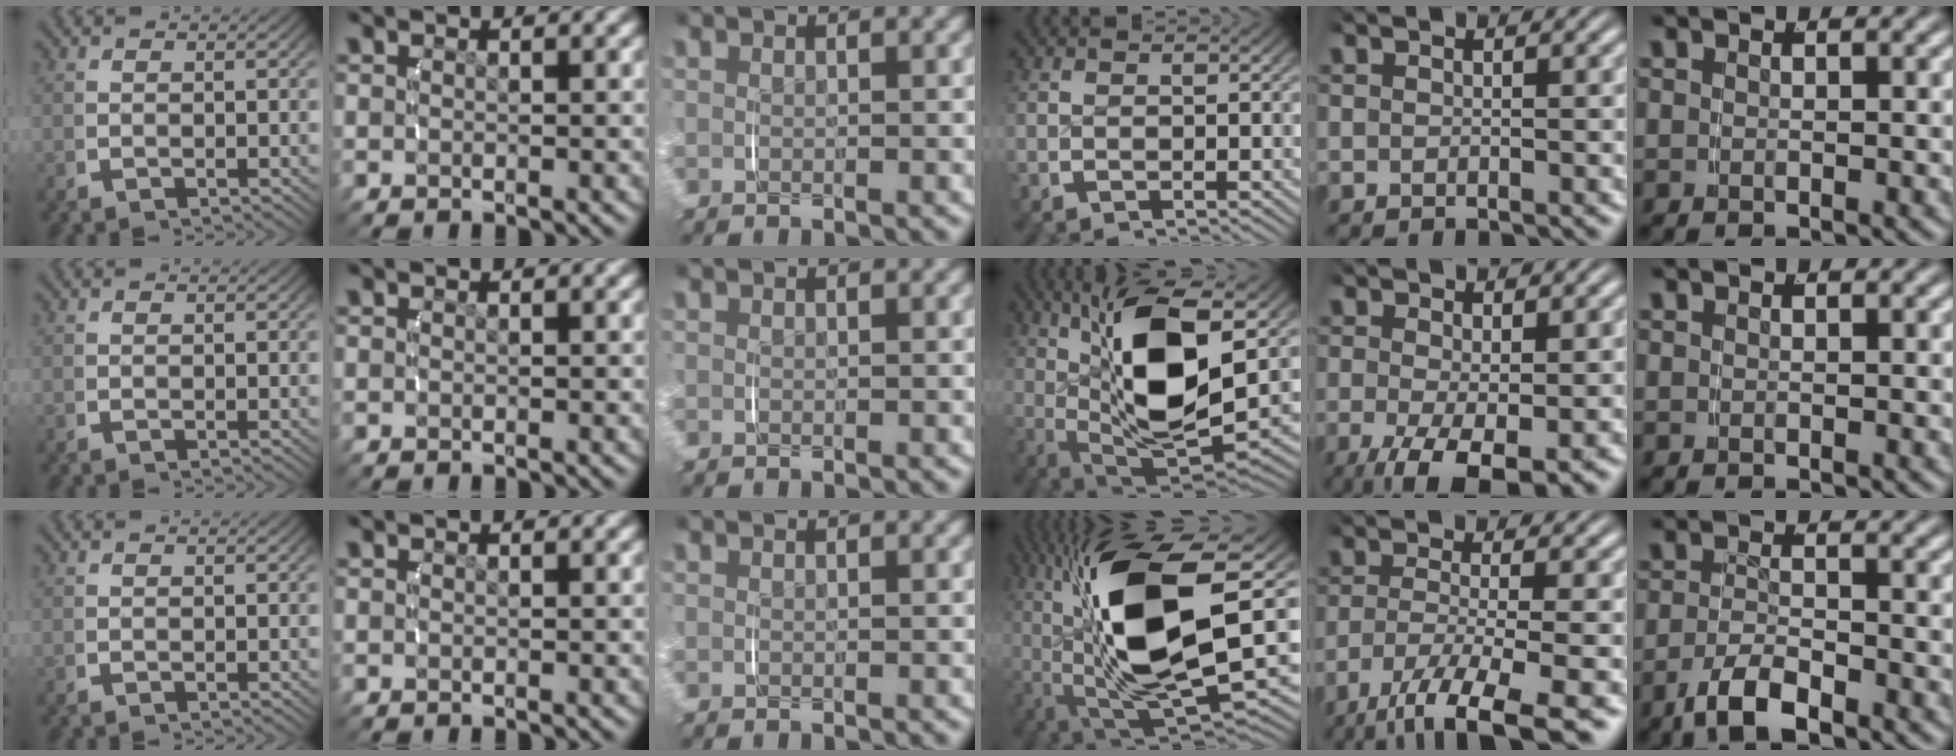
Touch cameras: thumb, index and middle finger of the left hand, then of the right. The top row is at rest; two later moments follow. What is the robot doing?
{"motion": "lift_and_place", "object": "camera"}